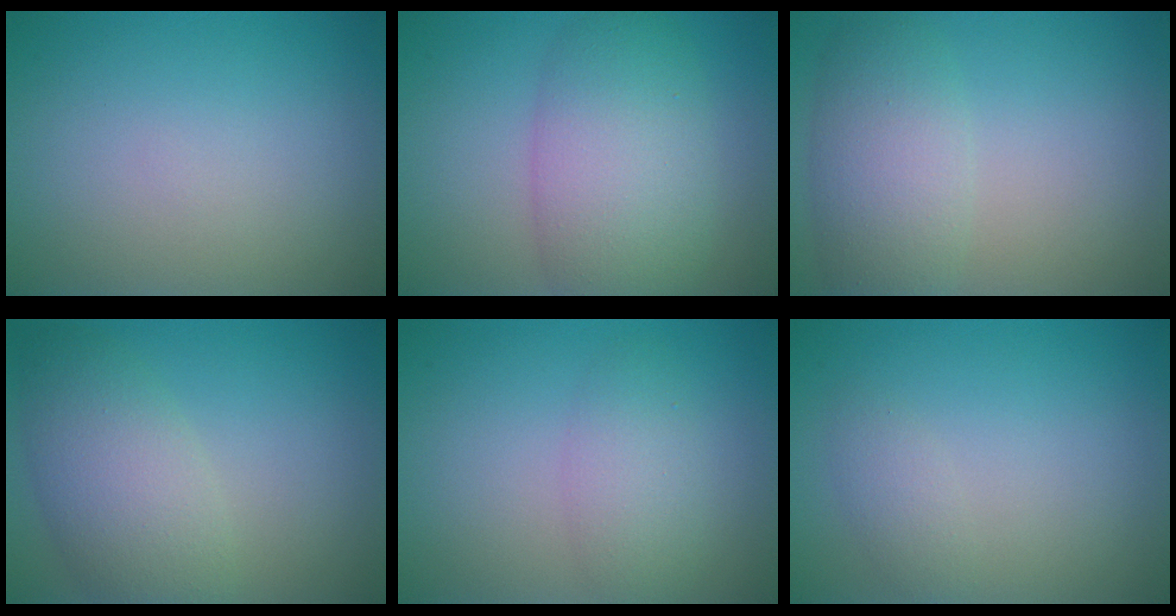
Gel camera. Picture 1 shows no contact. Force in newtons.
{"total": 7.3, "press": 7.3, "slide": 0.5}
{"total": 4.5, "press": 4.5, "slide": 0.2}
{"total": 5.5, "press": 5.5, "slide": 0.3}
{"total": 2.7, "press": 2.7, "slide": 0.2}
{"total": 1.2, "press": 1.2, "slide": 0.0}